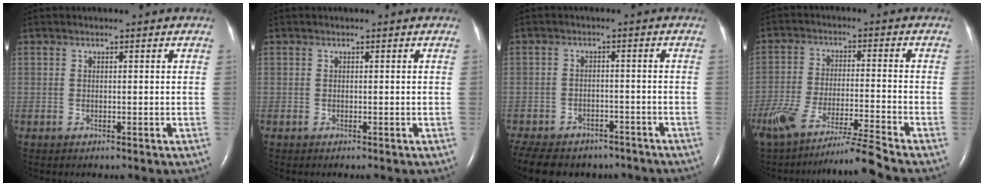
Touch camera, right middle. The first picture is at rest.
{"total": 0.0}
{"total": 17.7, "force": [-14.0, 8.4, 6.8], "torque": [-0.193, -0.016, -0.180]}
{"total": 12.9, "force": [-10.9, -1.9, 6.6], "torque": [-0.115, -0.023, -0.186]}